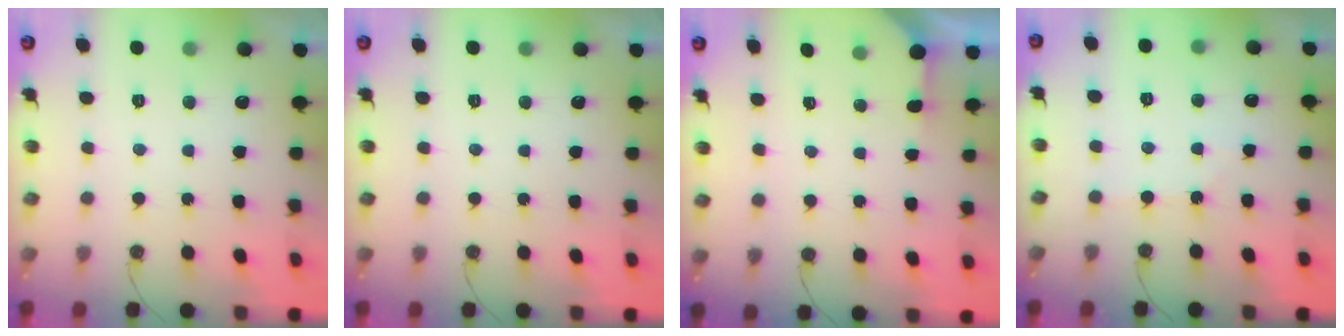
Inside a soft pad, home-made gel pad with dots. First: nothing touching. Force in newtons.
{"total": 0.0}
{"total": 2.3, "press": 2.3, "slide": 0.3}
{"total": 3.9, "press": 3.8, "slide": 0.7}